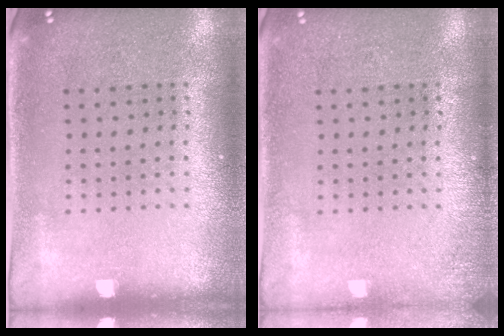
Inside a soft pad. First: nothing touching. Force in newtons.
{"total": 1.0, "press": 1.0, "slide": 0.3}